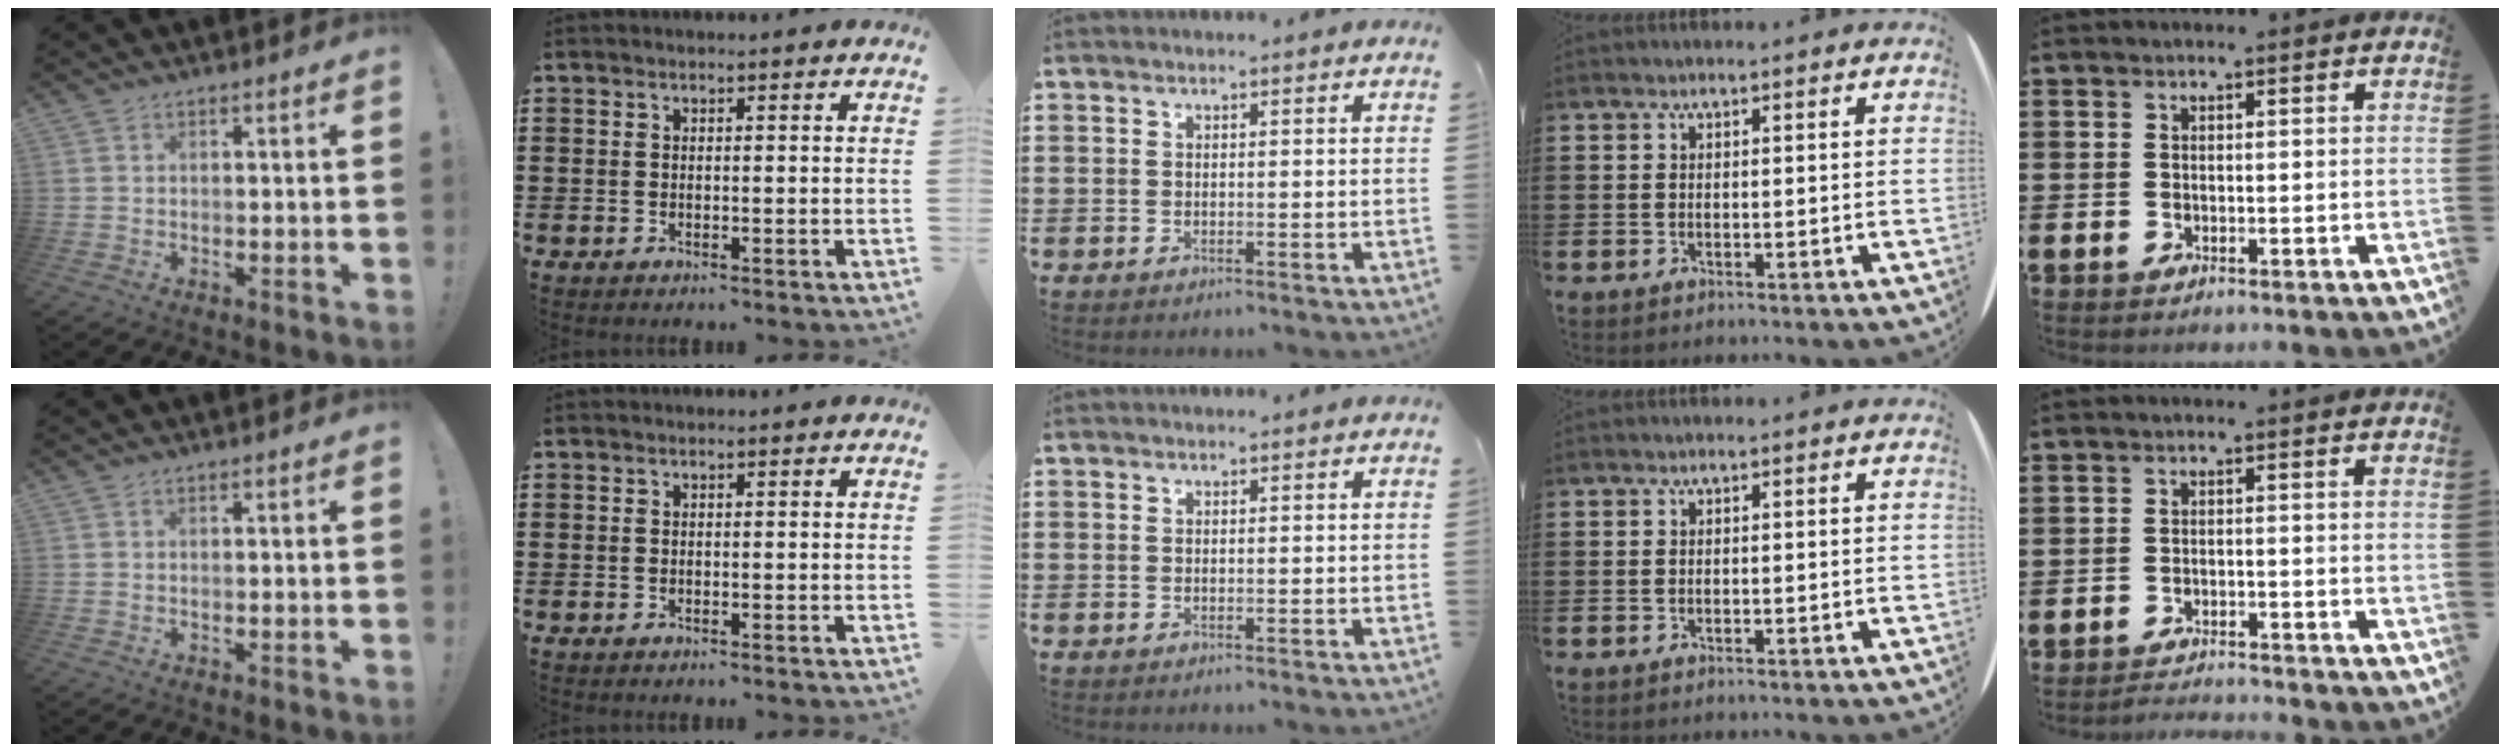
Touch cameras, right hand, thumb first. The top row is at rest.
{"little": {"total": 1.8, "force": [-1.8, -0.1, -0.1], "torque": [-0.003, 0.005, -0.039]}}